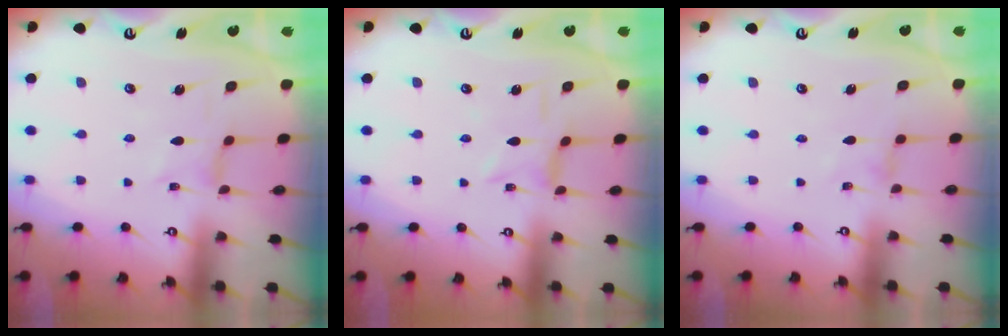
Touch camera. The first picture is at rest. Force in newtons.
{"total": 0.6, "press": 0.5, "slide": 0.3}
{"total": 0.0}